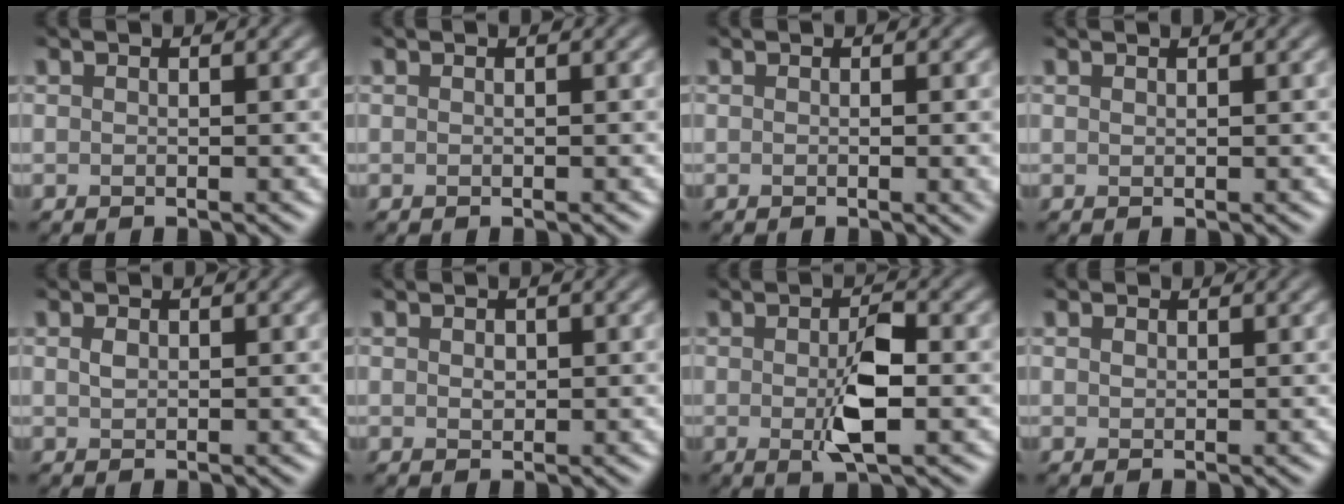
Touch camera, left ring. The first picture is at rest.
{"total": 0.0}
{"total": 2.6, "force": [0.0, 0.9, 2.5], "torque": [-0.019, 0.003, -0.004]}
{"total": 0.5, "force": [0.5, 0.0, 0.0], "torque": [-0.001, 0.001, 0.005]}
{"total": 0.7, "force": [0.1, 0.5, 0.4], "torque": [-0.015, 0.002, 0.003]}
{"total": 0.7, "force": [0.0, 0.6, 0.3], "torque": [-0.010, 0.000, 0.003]}
{"total": 4.0, "force": [-0.7, 1.4, 3.7], "torque": [-0.070, -0.001, -0.013]}
{"total": 0.6, "force": [0.4, 0.5, 0.0], "torque": [-0.003, 0.002, 0.006]}